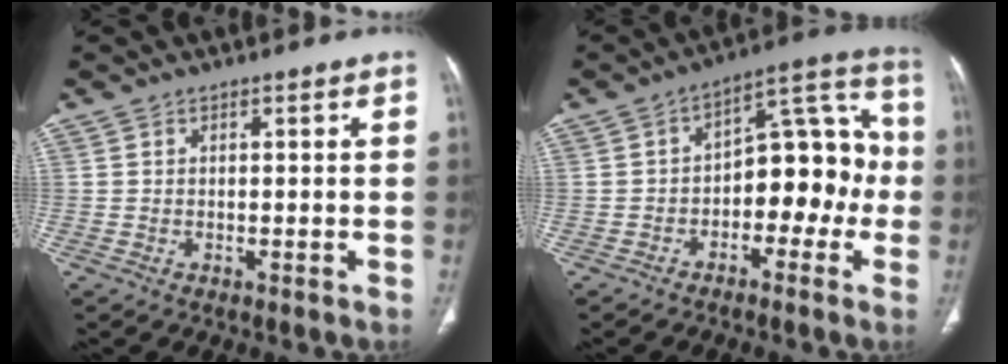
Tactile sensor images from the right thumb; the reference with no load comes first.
{"total": 13.7, "force": [-2.8, 8.1, 10.7], "torque": [-0.099, 0.057, -0.049]}